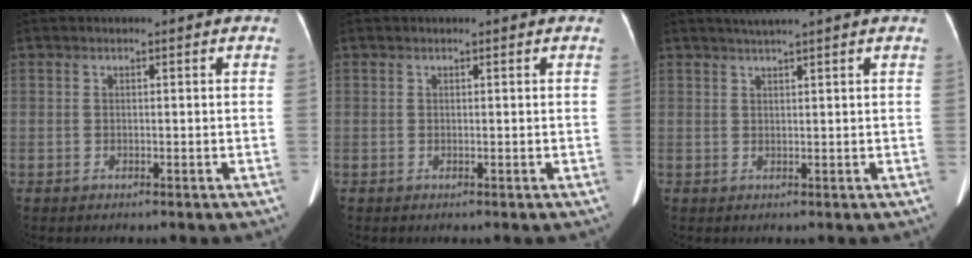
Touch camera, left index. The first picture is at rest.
{"total": 0.0}
{"total": 3.0, "force": [2.5, -0.8, 1.6], "torque": [-0.020, 0.014, 0.044]}